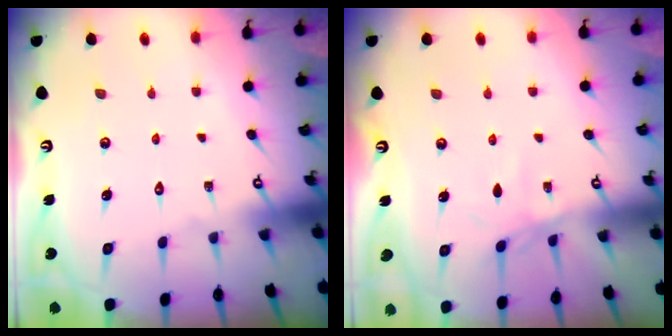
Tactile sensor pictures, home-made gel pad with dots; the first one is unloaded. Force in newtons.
{"total": 3.0, "press": 3.0, "slide": 0.1}